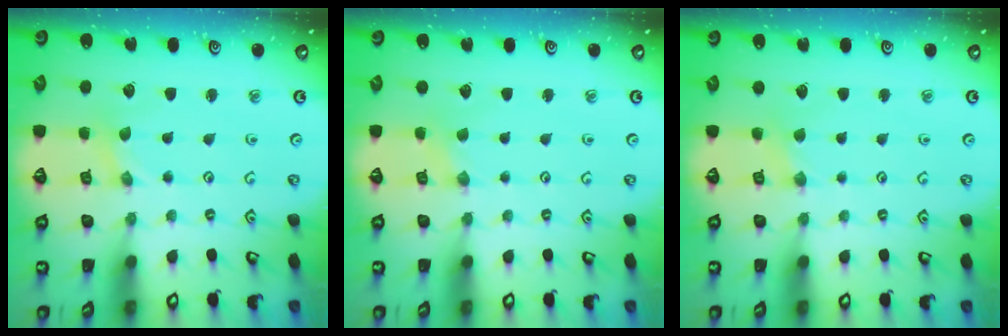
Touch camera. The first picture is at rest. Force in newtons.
{"total": 0.0}
{"total": 2.2, "press": 2.2, "slide": 0.4}